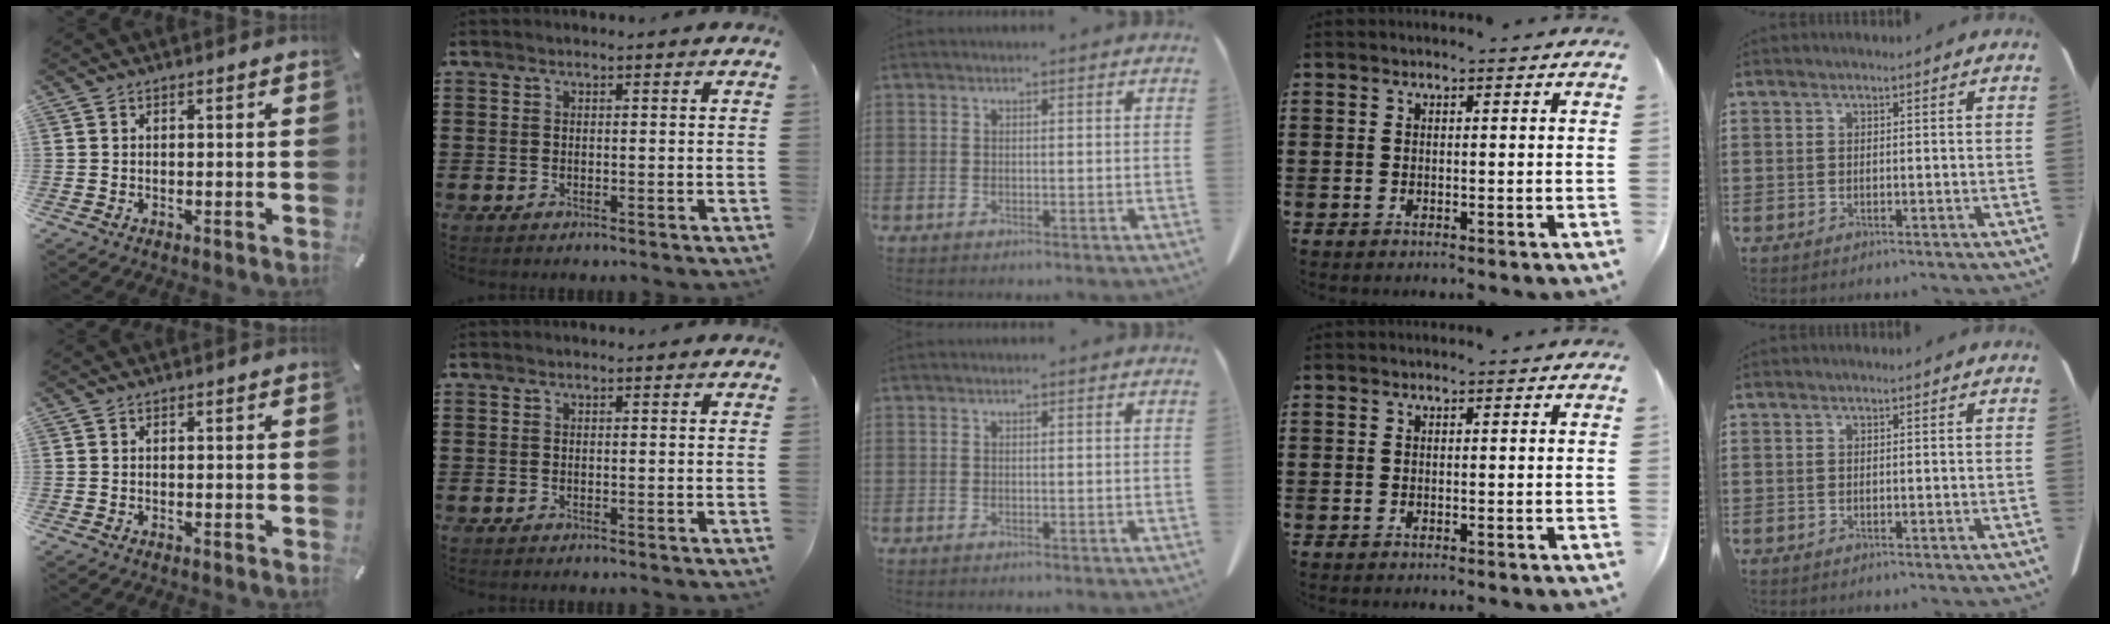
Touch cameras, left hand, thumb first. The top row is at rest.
{}